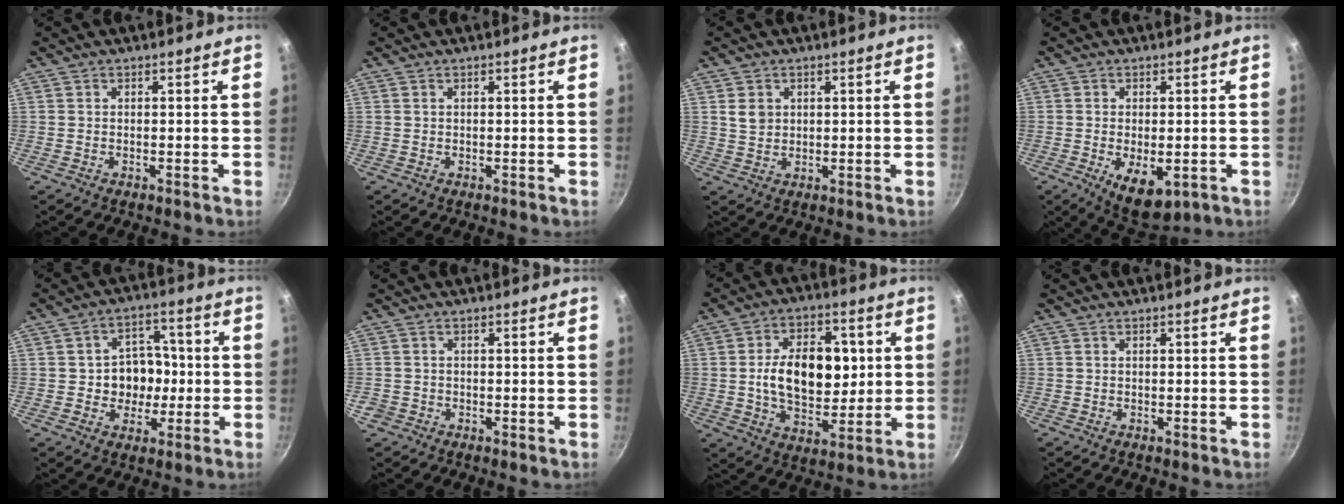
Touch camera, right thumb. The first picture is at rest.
{"total": 0.0}
{"total": 3.3, "force": [1.0, 2.7, 1.6], "torque": [-0.016, -0.006, 0.023]}
{"total": 8.5, "force": [-2.8, 4.3, 6.8], "torque": [-0.100, -0.010, -0.032]}
{"total": 9.3, "force": [-0.8, 7.6, 5.3], "torque": [-0.031, 0.022, -0.016]}
{"total": 1.5, "force": [-0.8, 1.3, 0.1], "torque": [0.005, 0.005, -0.020]}
{"total": 15.9, "force": [1.5, 9.8, 12.3], "torque": [-0.158, 0.000, 0.026]}
{"total": 0.0}